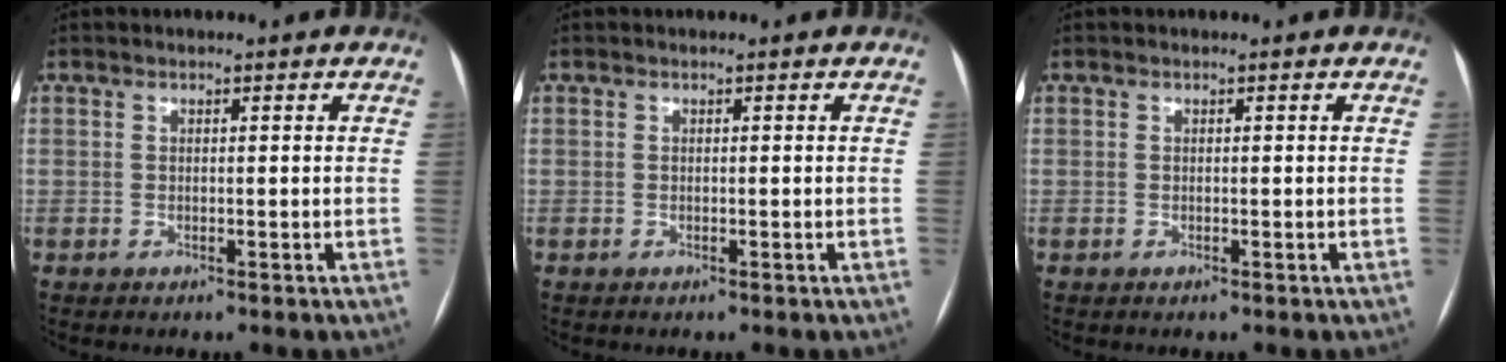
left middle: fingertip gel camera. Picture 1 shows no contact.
{"total": 0.0}
{"total": 0.0}